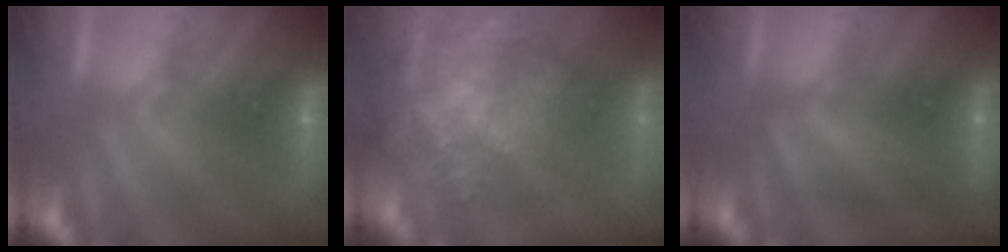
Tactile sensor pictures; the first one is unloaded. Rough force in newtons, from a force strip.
{"total": 10.0}
{"total": 2.4}